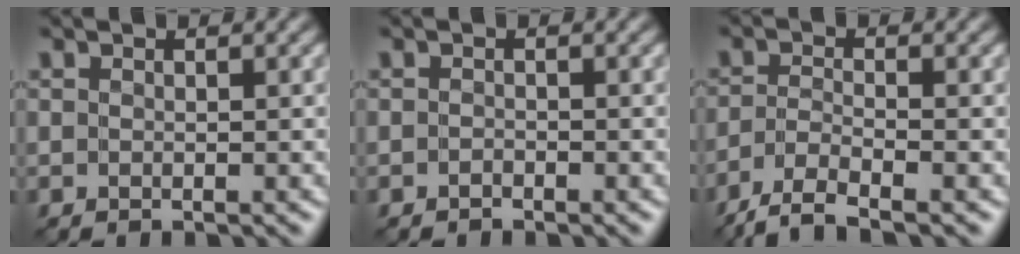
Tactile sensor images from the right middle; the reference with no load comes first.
{"total": 0.6, "force": [-0.5, 0.2, 0.0], "torque": [0.001, 0.002, -0.012]}
{"total": 4.0, "force": [-3.3, 0.6, 2.2], "torque": [-0.045, -0.005, -0.072]}